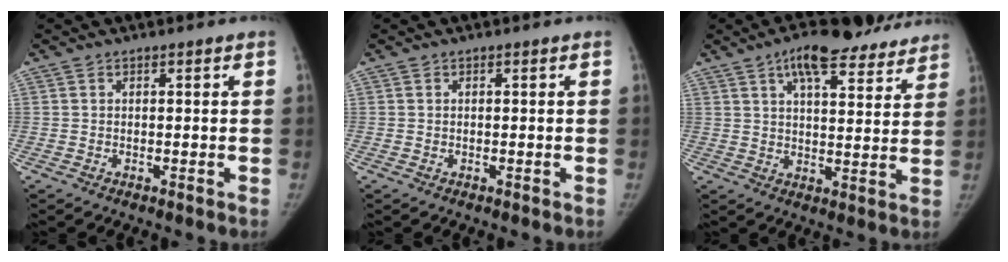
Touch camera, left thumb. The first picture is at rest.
{"total": 0.0}
{"total": 15.2, "force": [10.9, 5.3, 9.1], "torque": [-0.100, -0.028, 0.157]}